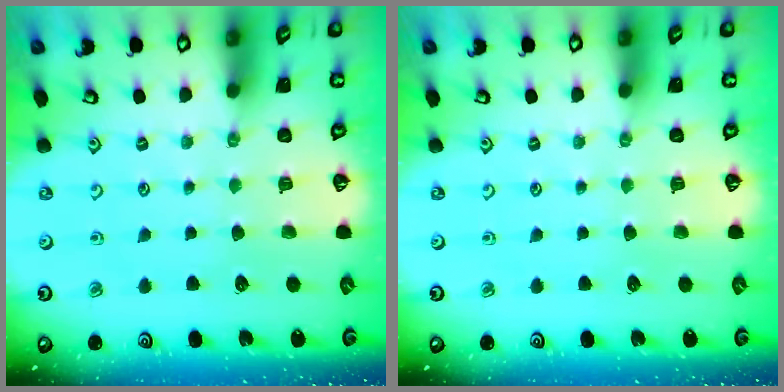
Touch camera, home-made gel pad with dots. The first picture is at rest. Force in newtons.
{"total": 0.0}